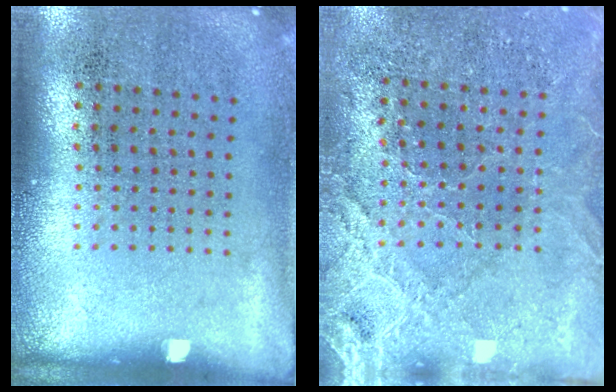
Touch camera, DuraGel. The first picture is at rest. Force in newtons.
{"total": 2.8, "press": 2.8, "slide": 0.3}